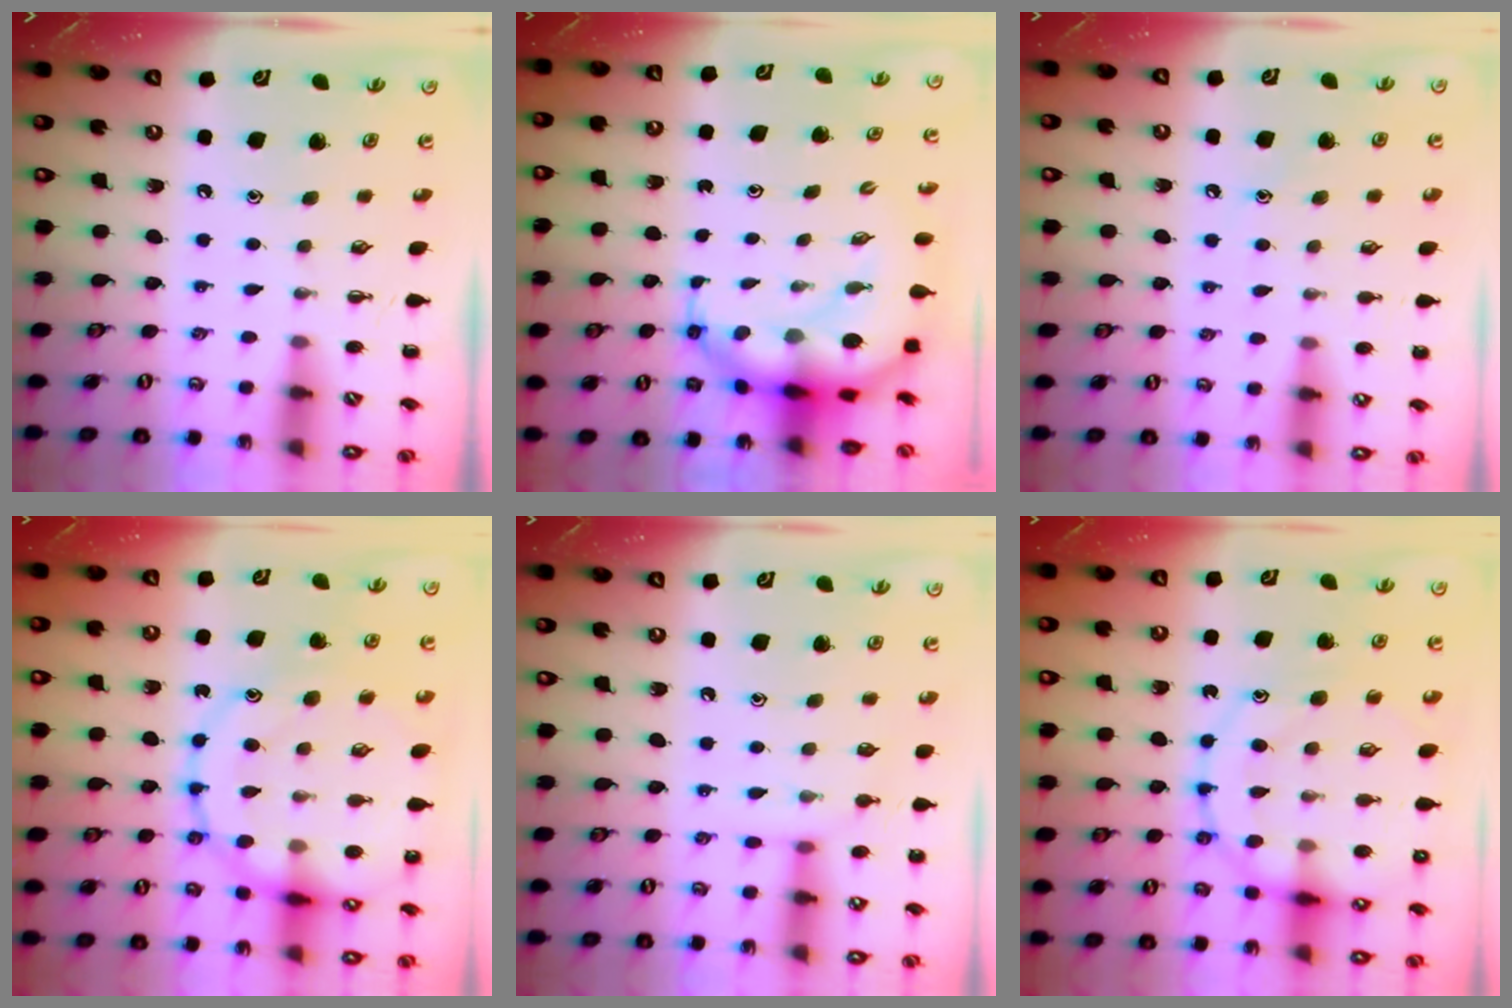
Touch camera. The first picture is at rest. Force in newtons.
{"total": 8.7, "press": 8.4, "slide": 2.3}
{"total": 7.6, "press": 7.3, "slide": 2.1}
{"total": 21.0, "press": 20.9, "slide": 1.4}
{"total": 6.3, "press": 6.0, "slide": 1.8}
{"total": 18.4, "press": 18.2, "slide": 2.3}